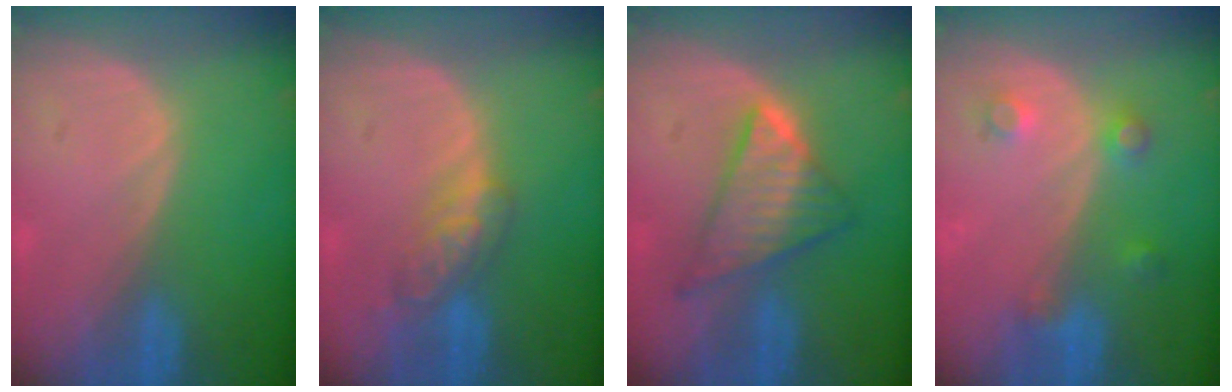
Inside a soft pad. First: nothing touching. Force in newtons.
{"total": 5.4, "press": 5.0, "slide": 2.1}
{"total": 7.5, "press": 7.5, "slide": 0.4}
{"total": 3.7, "press": 3.4, "slide": 1.4}